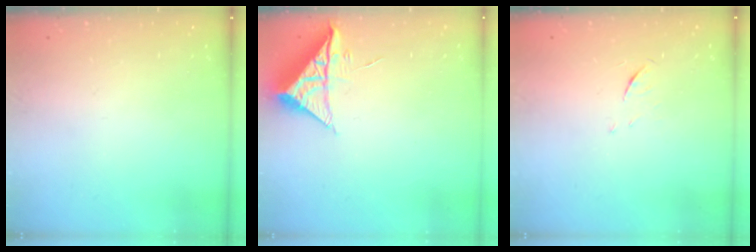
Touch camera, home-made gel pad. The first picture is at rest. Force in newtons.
{"total": 8.6, "press": 8.6, "slide": 0.2}
{"total": 5.0, "press": 4.9, "slide": 0.4}